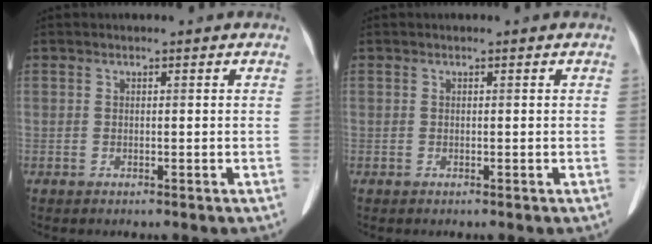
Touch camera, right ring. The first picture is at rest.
{"total": 0.0}